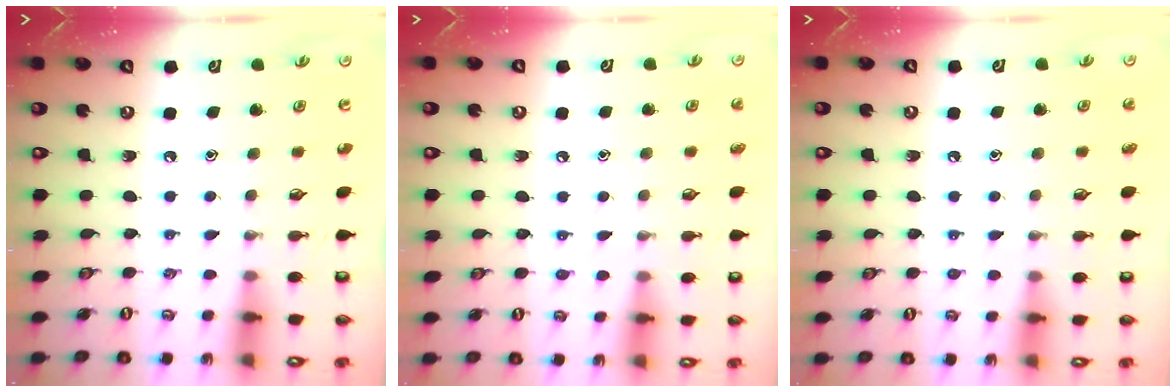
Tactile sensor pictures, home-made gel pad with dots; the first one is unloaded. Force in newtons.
{"total": 5.2, "press": 5.1, "slide": 0.6}
{"total": 1.7, "press": 1.7, "slide": 0.1}